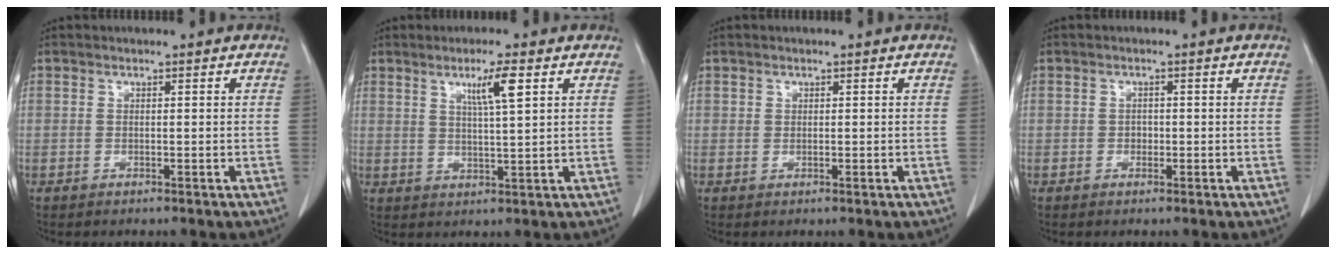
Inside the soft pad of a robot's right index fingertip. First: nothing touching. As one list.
[{"total": 5.1, "force": [2.4, -0.2, 4.5], "torque": [-0.077, -0.002, 0.040]}, {"total": 0.0}, {"total": 1.0, "force": [-0.3, 0.8, 0.5], "torque": [-0.006, 0.003, -0.004]}]